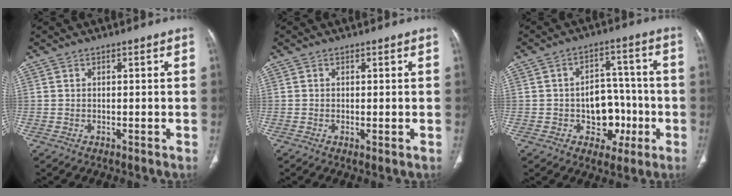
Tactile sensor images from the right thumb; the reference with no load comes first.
{"total": 1.0, "force": [-0.2, 0.3, 1.0], "torque": [-0.022, -0.005, -0.003]}
{"total": 10.0, "force": [-2.6, 7.5, 6.1], "torque": [-0.038, 0.039, -0.031]}